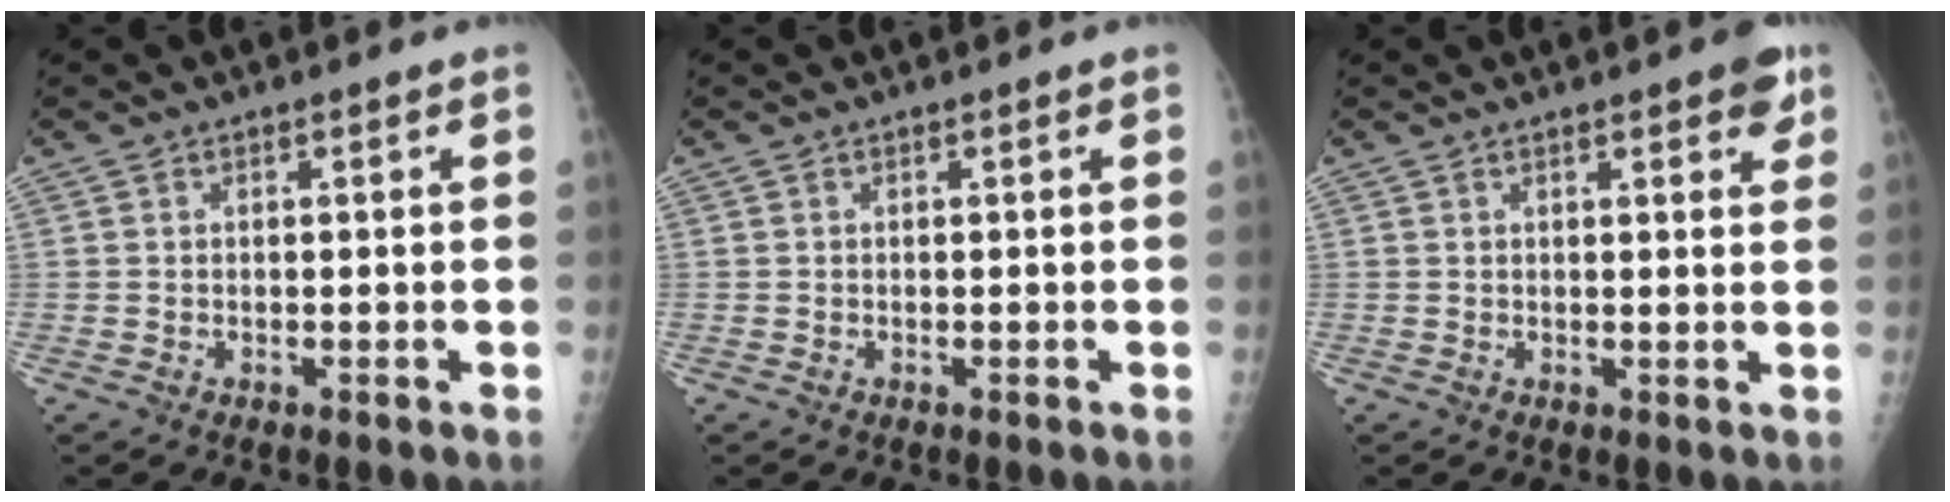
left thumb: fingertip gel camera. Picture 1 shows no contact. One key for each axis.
{"total": 0.0}
{"total": 4.3, "fx": 2.4, "fy": 1.5, "fz": 3.1, "tx": -0.022, "ty": -0.008, "tz": 0.024}